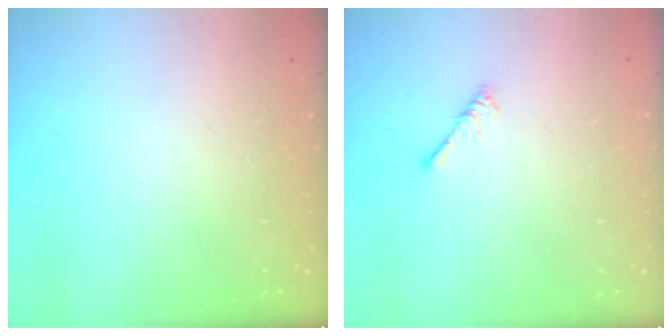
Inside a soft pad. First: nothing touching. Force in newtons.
{"total": 0.9, "press": 0.9, "slide": 0.3}